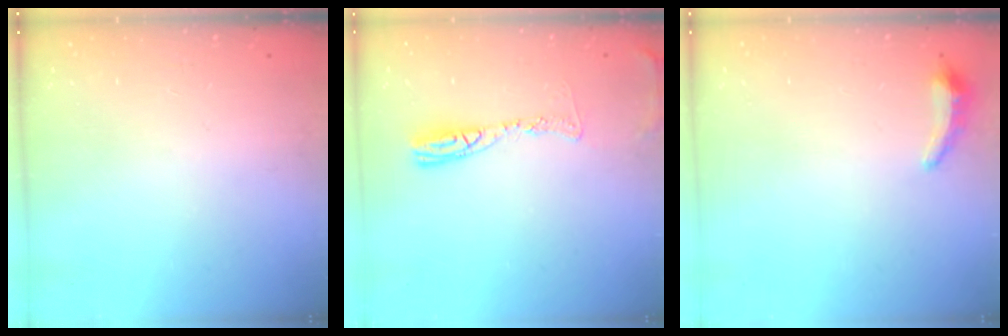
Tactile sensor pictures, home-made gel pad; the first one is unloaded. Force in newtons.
{"total": 9.2, "press": 9.2, "slide": 0.9}
{"total": 5.1, "press": 4.7, "slide": 2.0}